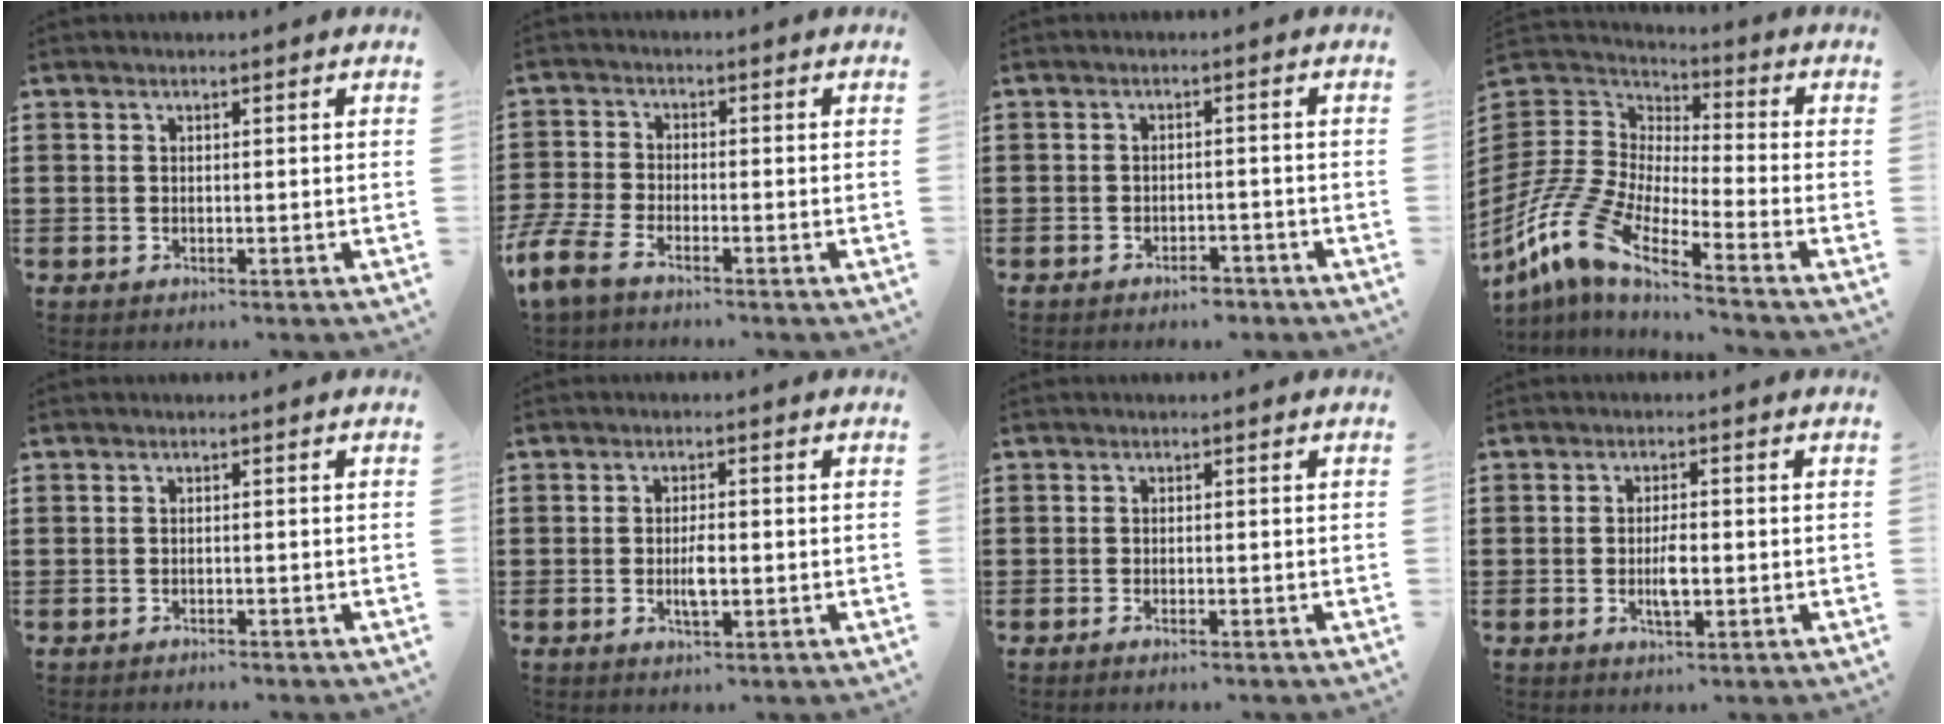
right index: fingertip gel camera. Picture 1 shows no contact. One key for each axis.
{"total": 5.0, "fx": -3.9, "fy": 1.3, "fz": 2.8, "tx": -0.090, "ty": -0.012, "tz": -0.085}
{"total": 2.6, "fx": -2.5, "fy": 0.6, "fz": 0.6, "tx": -0.016, "ty": 0.002, "tz": -0.051}
{"total": 10.7, "fx": -8.8, "fy": 2.3, "fz": 5.6, "tx": -0.167, "ty": -0.012, "tz": -0.196}
{"total": 0.8, "fx": -0.8, "fy": 0.1, "fz": 0.2, "tx": -0.005, "ty": -0.001, "tz": -0.016}
{"total": 3.2, "fx": -0.6, "fy": 1.0, "fz": 2.9, "tx": -0.059, "ty": -0.002, "tz": -0.013}
{"total": 0.8, "fx": -0.6, "fy": 0.1, "fz": 0.5, "tx": -0.012, "ty": -0.005, "tz": -0.011}
{"total": 3.5, "fx": -0.7, "fy": 1.2, "fz": 3.2, "tx": -0.065, "ty": -0.002, "tz": -0.015}